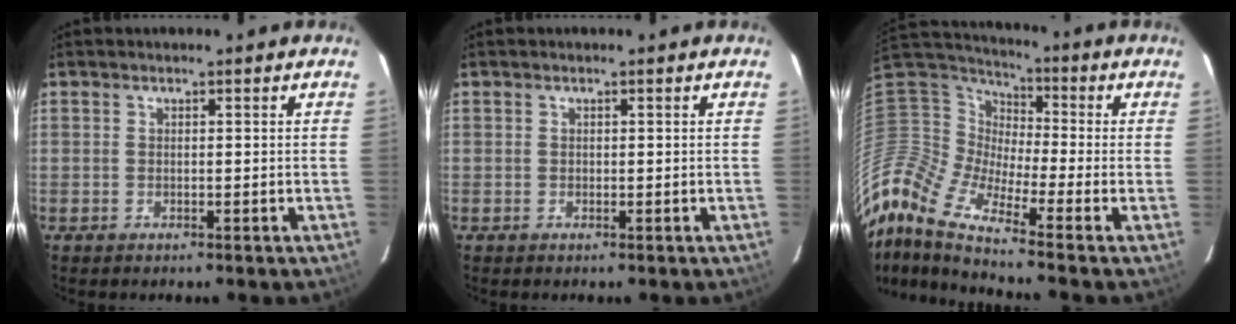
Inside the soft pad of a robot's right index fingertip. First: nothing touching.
{"total": 0.0}
{"total": 15.1, "force": [-11.5, 2.2, 9.6], "torque": [-0.168, -0.024, -0.249]}